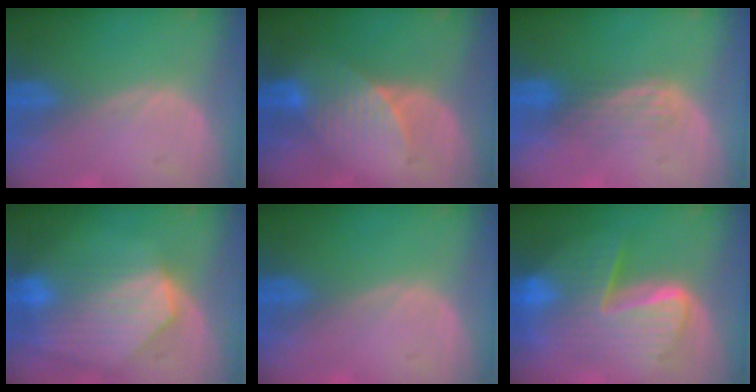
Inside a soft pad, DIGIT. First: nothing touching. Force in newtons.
{"total": 5.2, "press": 5.1, "slide": 1.3}
{"total": 3.4, "press": 3.0, "slide": 1.6}
{"total": 9.2, "press": 8.1, "slide": 4.3}
{"total": 0.0}
{"total": 10.4, "press": 10.4, "slide": 1.0}